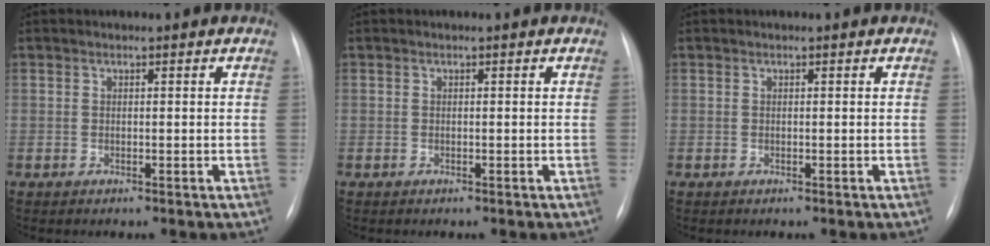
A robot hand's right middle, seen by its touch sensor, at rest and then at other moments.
{"total": 0.0}
{"total": 0.0}